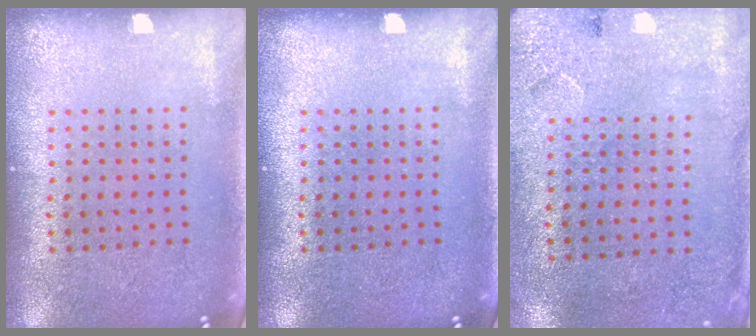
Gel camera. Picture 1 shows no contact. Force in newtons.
{"total": 0.0}
{"total": 2.7, "press": 2.2, "slide": 1.6}